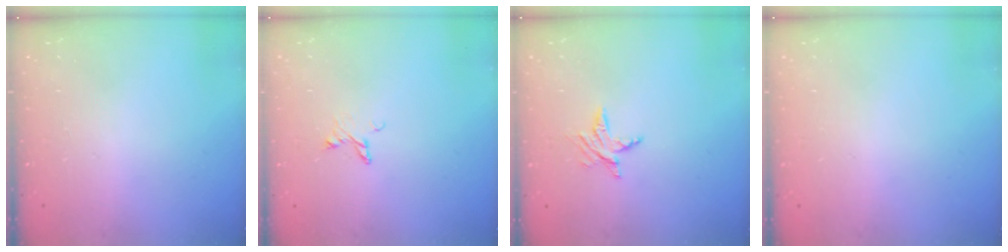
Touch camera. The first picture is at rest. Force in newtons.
{"total": 3.6, "press": 3.5, "slide": 0.4}
{"total": 6.0, "press": 5.9, "slide": 0.6}
{"total": 0.0}